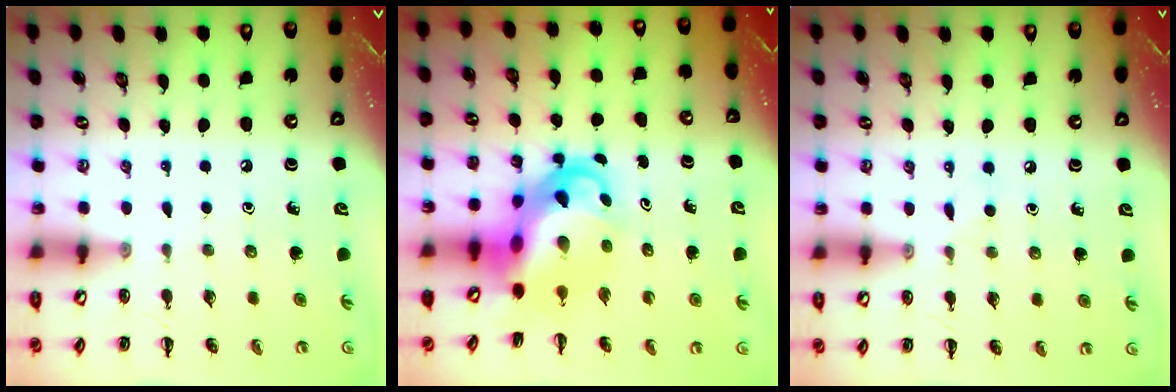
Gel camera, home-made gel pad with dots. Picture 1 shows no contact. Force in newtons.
{"total": 7.7, "press": 7.4, "slide": 2.2}
{"total": 2.9, "press": 2.8, "slide": 0.9}